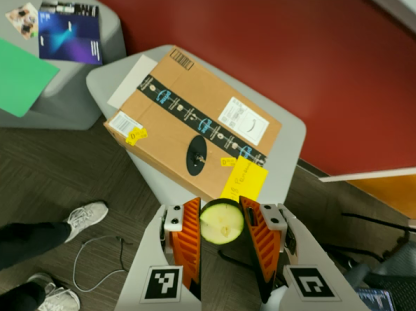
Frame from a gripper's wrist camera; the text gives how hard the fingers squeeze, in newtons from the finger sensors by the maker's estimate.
{"total": 10.4, "left": 10.5, "right": 10.2}